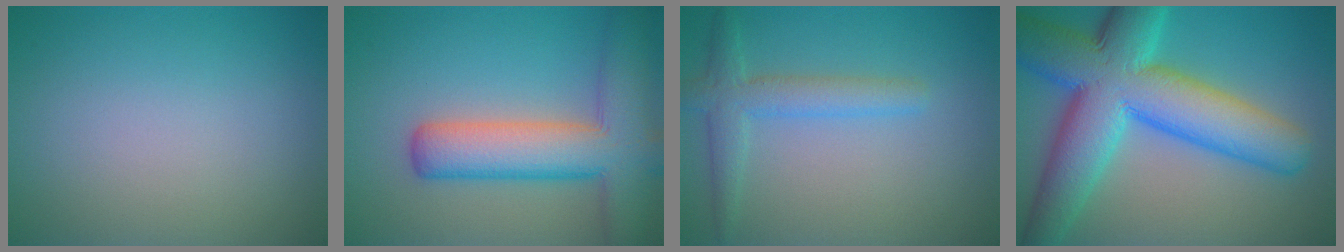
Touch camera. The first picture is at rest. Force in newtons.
{"total": 8.8, "press": 8.8, "slide": 0.5}
{"total": 4.0, "press": 3.9, "slide": 0.3}
{"total": 13.1, "press": 13.1, "slide": 0.6}